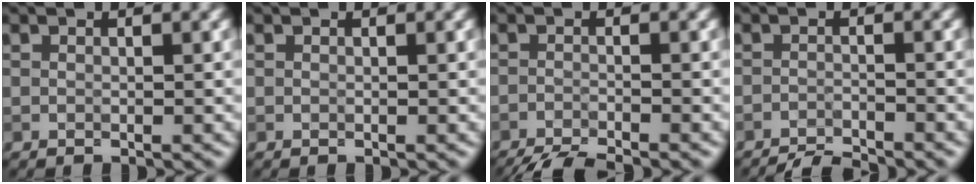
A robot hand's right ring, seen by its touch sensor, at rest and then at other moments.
{"total": 0.0}
{"total": 6.5, "force": [-5.9, 1.0, 2.4], "torque": [-0.041, -0.019, -0.094]}
{"total": 3.5, "force": [-3.3, 0.4, 1.2], "torque": [-0.015, -0.002, -0.063]}